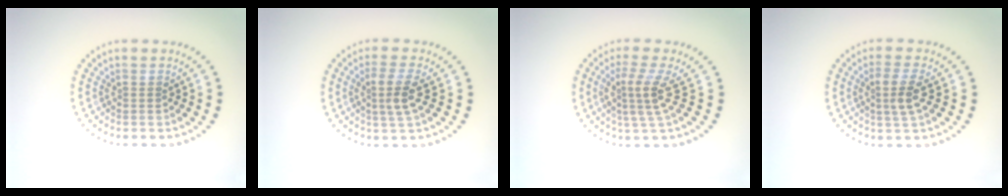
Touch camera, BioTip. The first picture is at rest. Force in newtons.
{"total": 2.7, "press": 2.4, "slide": 1.2}
{"total": 3.1, "press": 2.3, "slide": 2.1}
{"total": 2.6, "press": 2.4, "slide": 1.2}